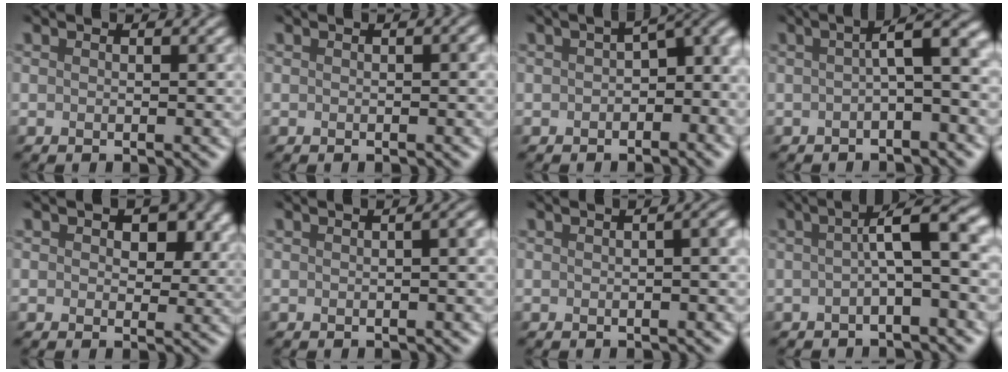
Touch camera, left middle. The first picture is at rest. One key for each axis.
{"total": 1.3, "fx": -0.3, "fy": 0.7, "fz": 1.1, "tx": -0.005, "ty": 0.007, "tz": -0.007}
{"total": 5.5, "fx": -1.9, "fy": 3.2, "fz": 4.1, "tx": -0.040, "ty": 0.007, "tz": -0.036}
{"total": 4.5, "fx": -0.8, "fy": 1.2, "fz": 4.2, "tx": -0.052, "ty": 0.016, "tz": -0.020}
{"total": 4.9, "fx": 1.6, "fy": 3.5, "fz": 3.1, "tx": -0.022, "ty": 0.014, "tz": 0.008}
{"total": 3.7, "fx": -0.6, "fy": 1.9, "fz": 3.2, "tx": -0.022, "ty": 0.012, "tz": -0.018}
{"total": 4.3, "fx": -0.8, "fy": 2.3, "fz": 3.6, "tx": -0.021, "ty": 0.012, "tz": -0.022}
{"total": 5.0, "fx": -0.5, "fy": 0.9, "fz": 4.9, "tx": -0.065, "ty": 0.024, "tz": -0.018}